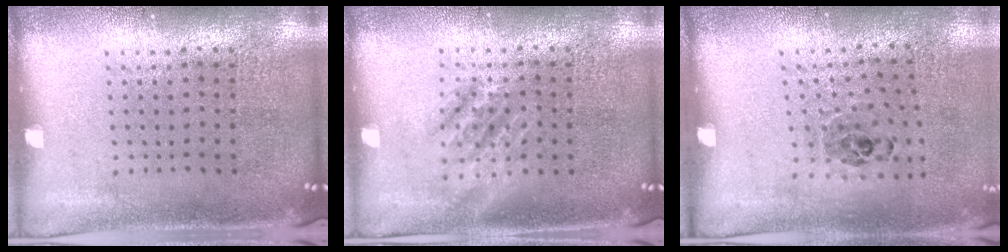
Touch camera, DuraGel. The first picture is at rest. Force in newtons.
{"total": 1.1, "press": 1.1, "slide": 0.2}
{"total": 0.9, "press": 0.8, "slide": 0.6}